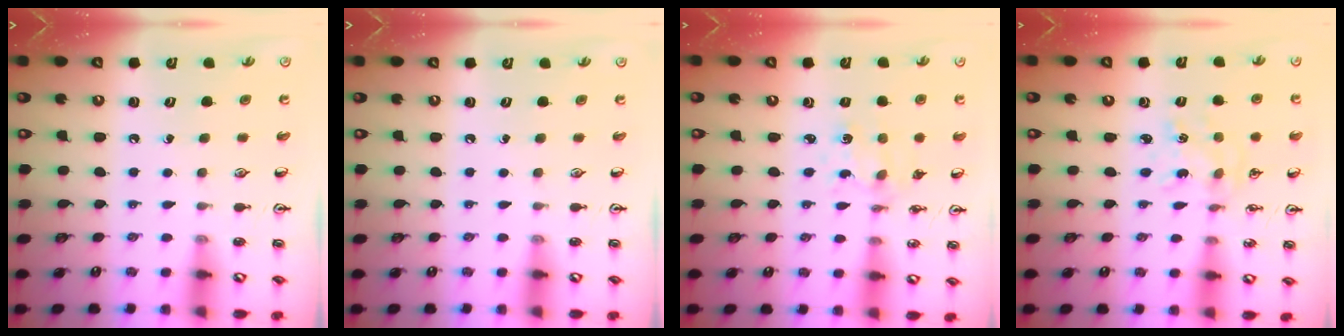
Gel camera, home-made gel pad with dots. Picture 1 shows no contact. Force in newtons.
{"total": 0.0}
{"total": 1.8, "press": 1.7, "slide": 0.3}
{"total": 2.4, "press": 2.3, "slide": 0.3}